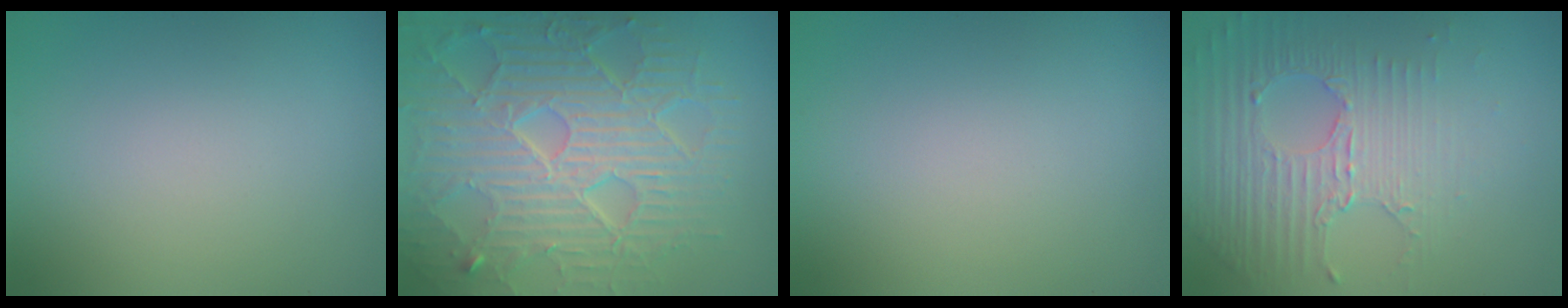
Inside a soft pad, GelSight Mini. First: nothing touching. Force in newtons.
{"total": 9.3, "press": 6.6, "slide": 6.6}
{"total": 0.0}
{"total": 5.0, "press": 3.2, "slide": 3.8}